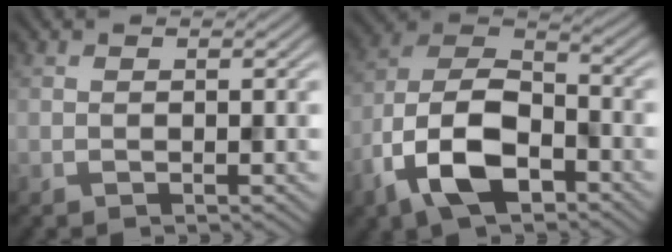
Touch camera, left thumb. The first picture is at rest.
{"total": 12.6, "force": [-6.3, 6.3, 8.8], "torque": [-0.195, -0.012, -0.134]}